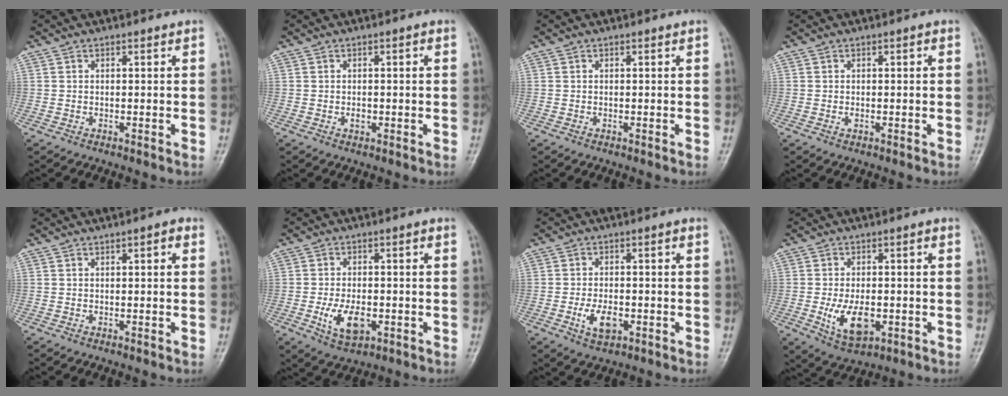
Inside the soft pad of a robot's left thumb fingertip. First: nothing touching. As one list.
[{"total": 1.9, "force": [-0.3, 1.3, 1.4], "torque": [-0.012, 0.004, -0.007]}, {"total": 0.0}, {"total": 1.5, "force": [-0.1, 0.8, 1.2], "torque": [-0.015, 0.007, -0.005]}, {"total": 2.0, "force": [0.7, 0.8, 1.7], "torque": [-0.016, 0.002, 0.007]}, {"total": 7.9, "force": [-2.3, 4.4, 6.1], "torque": [-0.100, 0.008, -0.034]}, {"total": 6.0, "force": [-2.0, 3.4, 4.5], "torque": [-0.074, 0.011, -0.032]}, {"total": 9.3, "force": [-2.2, 5.2, 7.4], "torque": [-0.116, 0.003, -0.028]}]